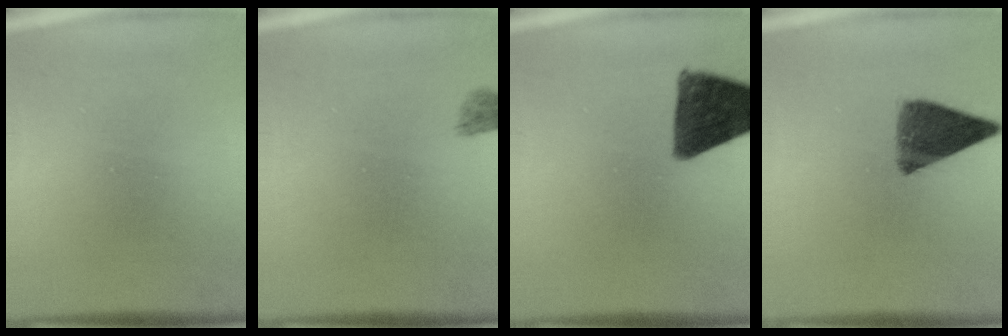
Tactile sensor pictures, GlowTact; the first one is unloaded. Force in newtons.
{"total": 1.6}
{"total": 12.5}
{"total": 8.8}